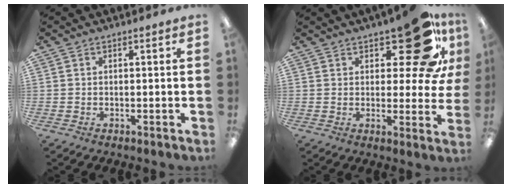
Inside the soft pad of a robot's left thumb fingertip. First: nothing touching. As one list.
[{"total": 18.1, "force": [10.4, 7.5, 12.8], "torque": [-0.167, -0.060, 0.173]}]